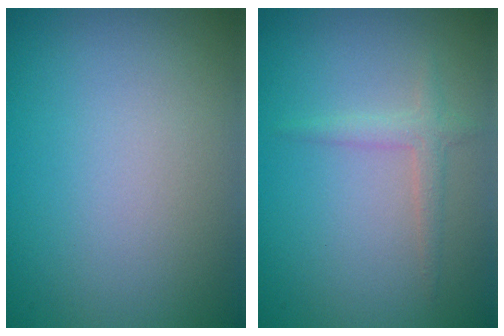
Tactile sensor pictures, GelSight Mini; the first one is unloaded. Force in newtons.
{"total": 1.5, "press": 1.5, "slide": 0.0}